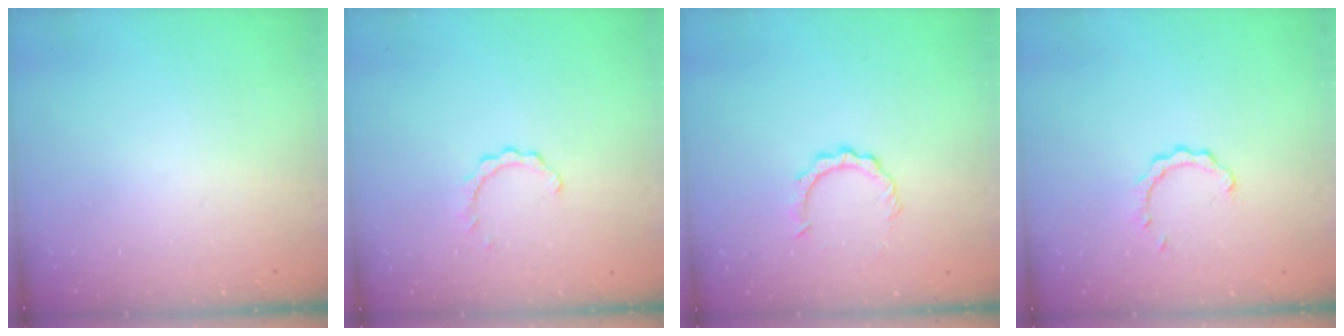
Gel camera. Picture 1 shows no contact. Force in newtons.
{"total": 2.0, "press": 2.0, "slide": 0.2}
{"total": 4.8, "press": 4.8, "slide": 0.4}
{"total": 2.5, "press": 2.5, "slide": 0.3}